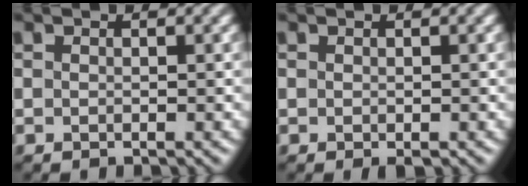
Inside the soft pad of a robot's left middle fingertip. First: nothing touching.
{"total": 0.5, "force": [-0.2, 0.2, 0.5], "torque": [-0.008, -0.002, -0.001]}